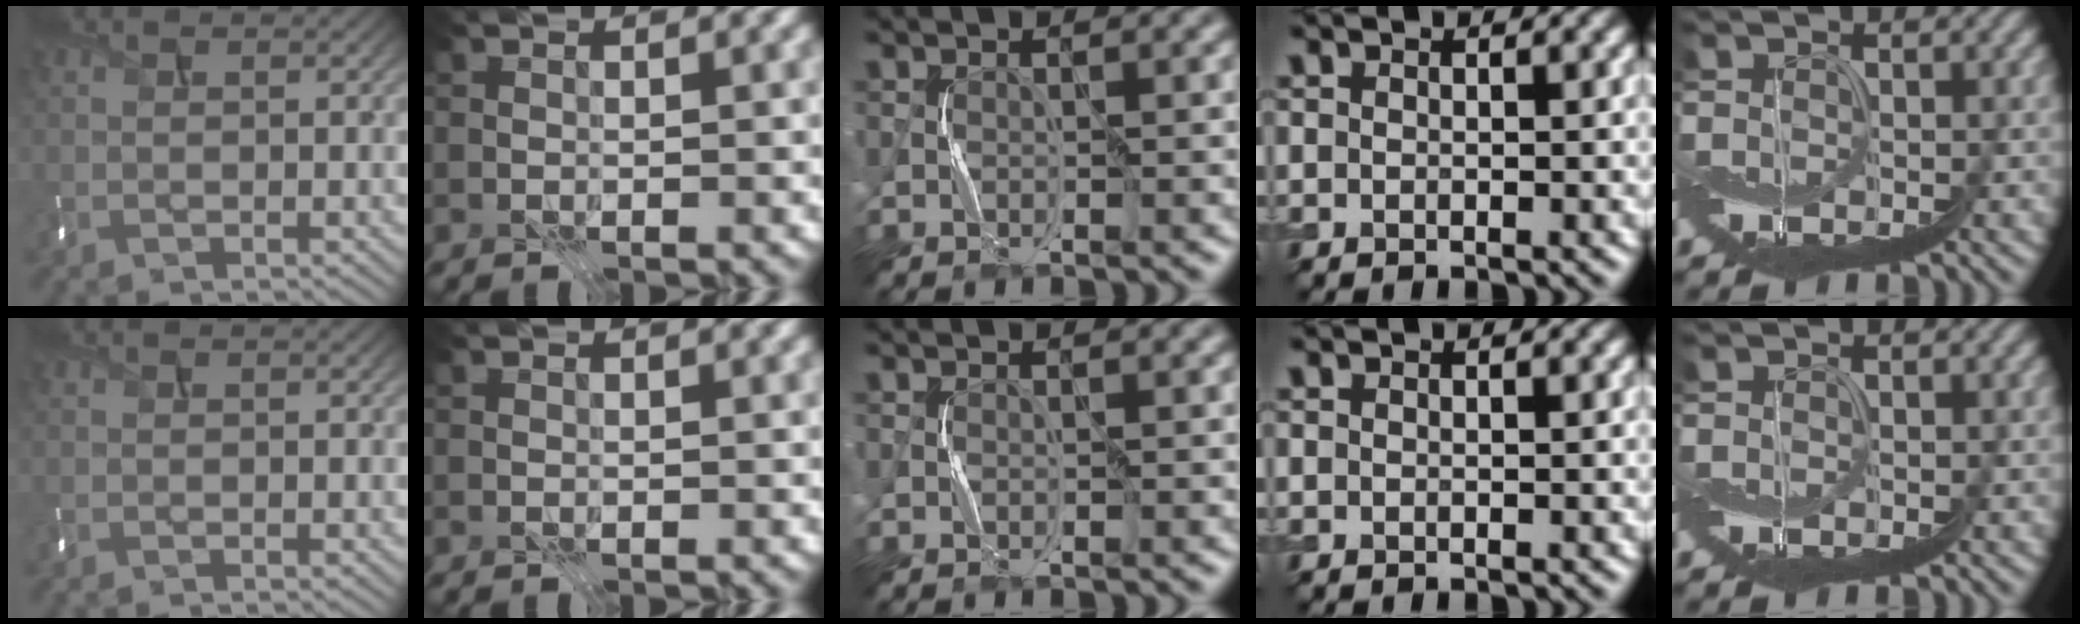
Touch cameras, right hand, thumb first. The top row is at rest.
{}